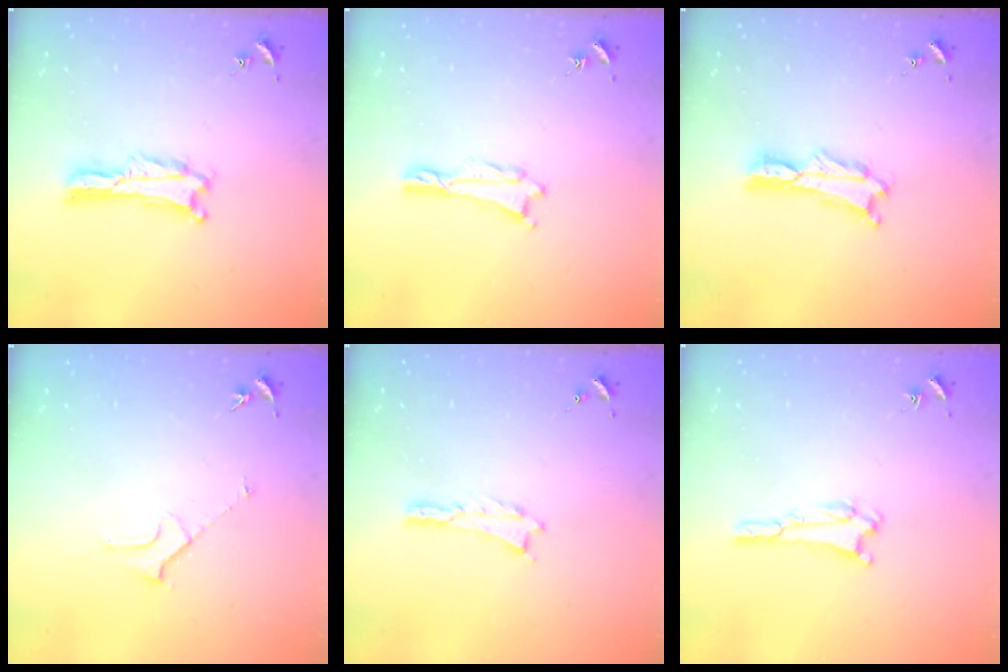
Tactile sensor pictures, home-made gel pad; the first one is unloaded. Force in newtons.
{"total": 0.7, "press": 0.7, "slide": 0.1}
{"total": 1.1, "press": 1.1, "slide": 0.2}
{"total": 2.3, "press": 2.3, "slide": 0.2}
{"total": 0.0}
{"total": 1.8, "press": 1.8, "slide": 0.2}